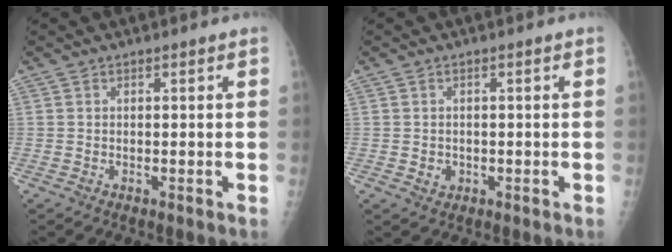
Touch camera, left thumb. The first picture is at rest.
{"total": 1.9, "force": [-0.4, 1.7, 0.8], "torque": [-0.004, 0.003, 0.000]}